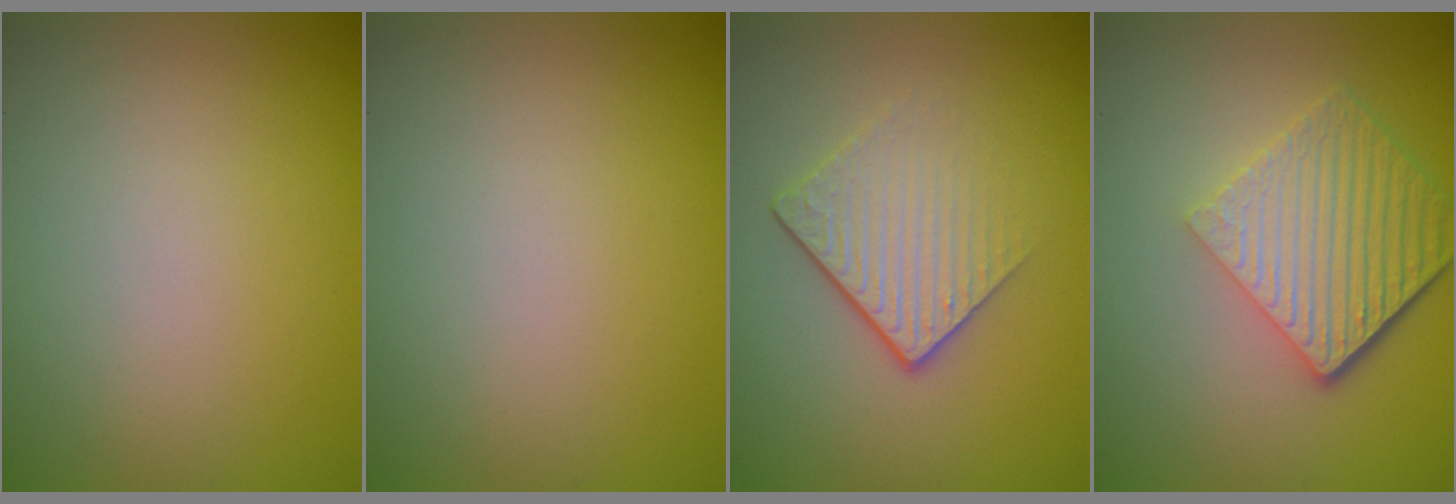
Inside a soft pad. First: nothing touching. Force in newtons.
{"total": 0.0}
{"total": 4.2, "press": 2.6, "slide": 3.3}
{"total": 6.0, "press": 4.2, "slide": 4.3}